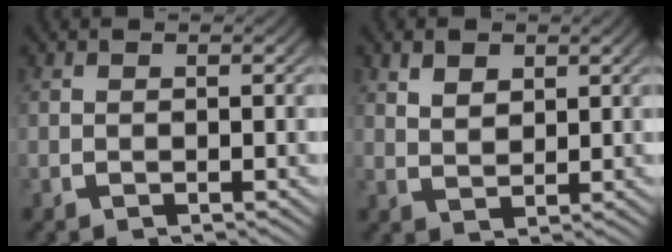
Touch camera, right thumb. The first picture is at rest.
{"total": 2.4, "force": [1.7, 1.2, 1.2], "torque": [-0.016, -0.008, 0.041]}